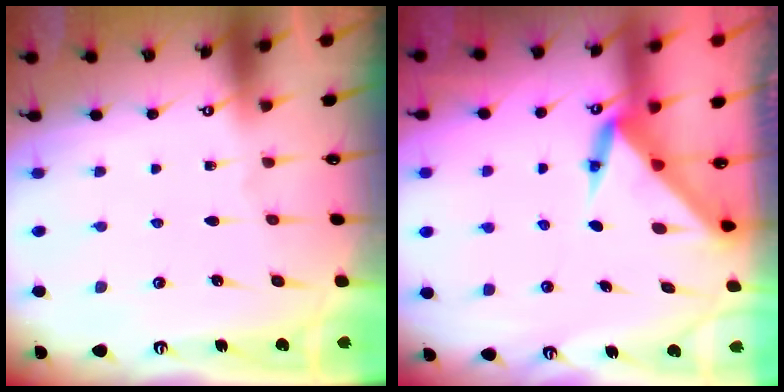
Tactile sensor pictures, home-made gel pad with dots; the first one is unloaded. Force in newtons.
{"total": 3.8, "press": 3.8, "slide": 0.2}